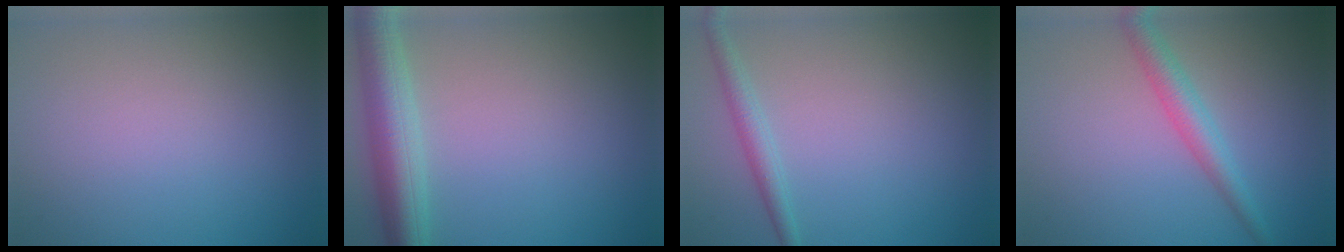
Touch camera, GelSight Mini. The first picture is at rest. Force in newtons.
{"total": 5.7, "press": 5.7, "slide": 0.3}
{"total": 1.9, "press": 1.9, "slide": 0.2}
{"total": 2.9, "press": 2.9, "slide": 0.1}